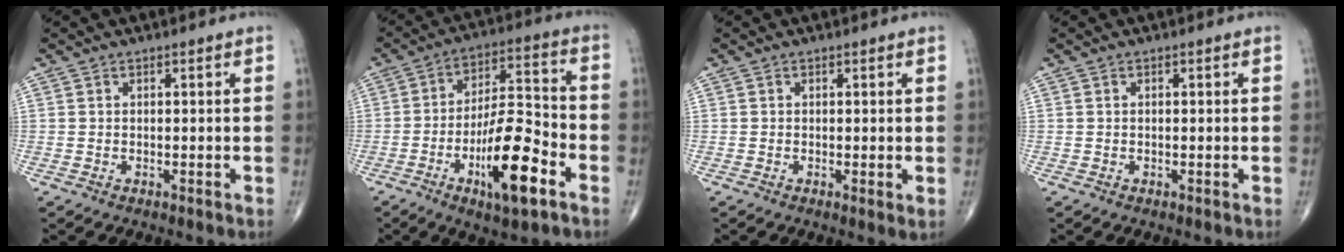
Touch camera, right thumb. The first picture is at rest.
{"total": 16.0, "force": [-6.7, 4.8, 13.7], "torque": [-0.225, 0.034, -0.109]}
{"total": 1.2, "force": [0.0, 0.3, 1.2], "torque": [-0.021, -0.007, -0.002]}
{"total": 0.0}